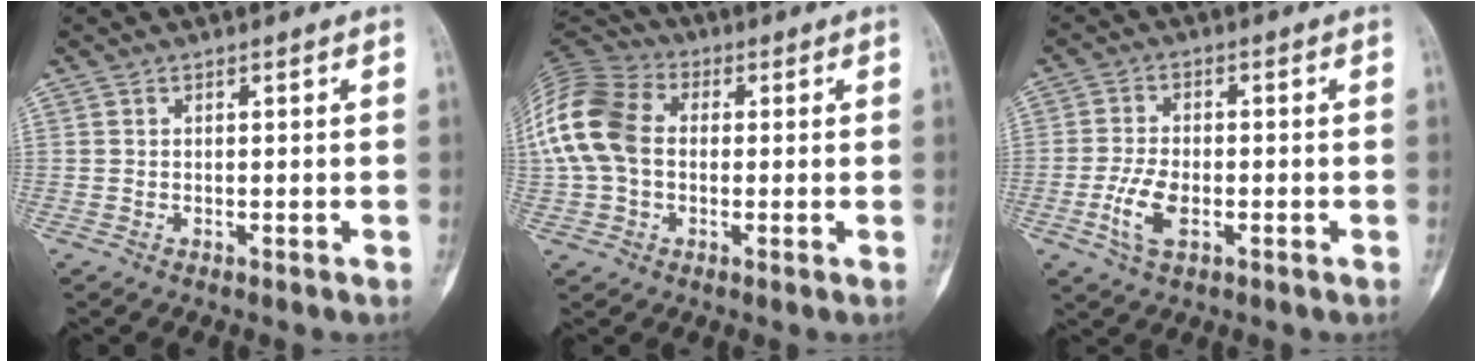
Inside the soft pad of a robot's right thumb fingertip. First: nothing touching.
{"total": 15.0, "force": [0.8, 10.8, 10.3], "torque": [-0.217, 0.032, 0.005]}
{"total": 6.4, "force": [-2.1, 3.2, 5.1], "torque": [-0.111, 0.006, -0.040]}